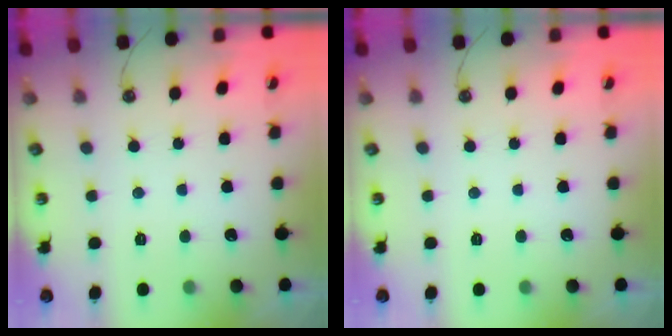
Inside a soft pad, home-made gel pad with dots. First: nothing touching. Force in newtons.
{"total": 0.0}